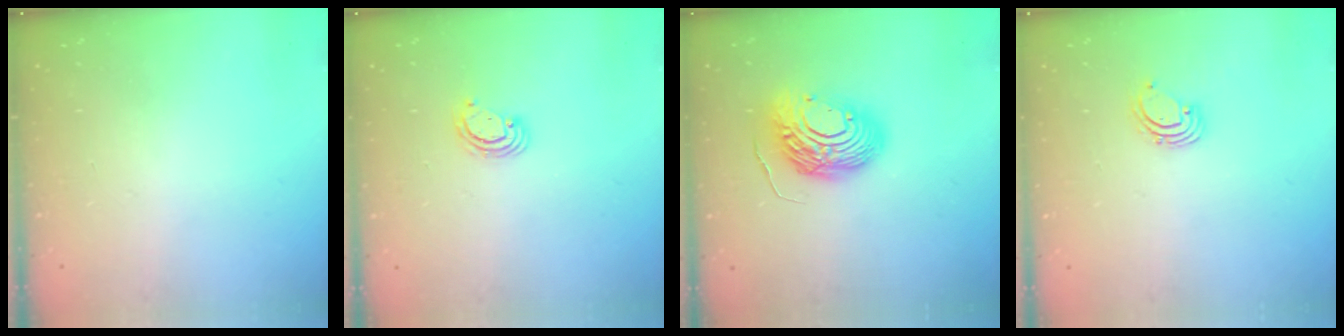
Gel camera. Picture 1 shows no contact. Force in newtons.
{"total": 2.4, "press": 2.4, "slide": 0.2}
{"total": 13.0, "press": 13.0, "slide": 1.1}
{"total": 1.6, "press": 1.6, "slide": 0.1}